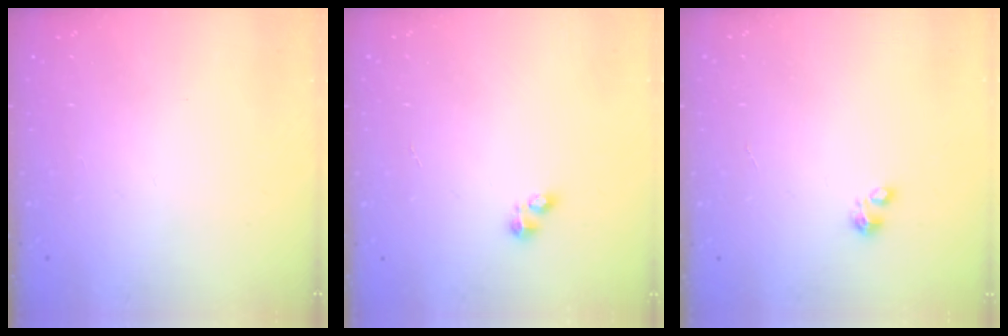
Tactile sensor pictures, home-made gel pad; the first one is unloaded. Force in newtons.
{"total": 2.5, "press": 2.4, "slide": 0.3}
{"total": 2.3, "press": 2.3, "slide": 0.3}